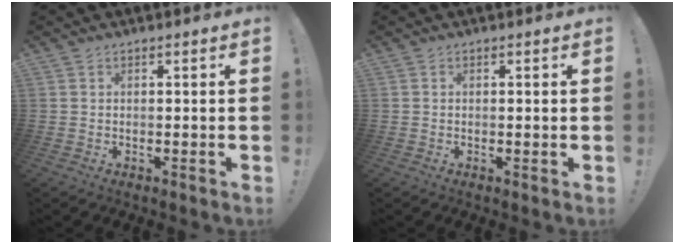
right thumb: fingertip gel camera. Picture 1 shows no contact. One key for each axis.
{"total": 0.6, "fx": 0.3, "fy": 0.0, "fz": 0.5, "tx": -0.002, "ty": -0.005, "tz": 0.004}